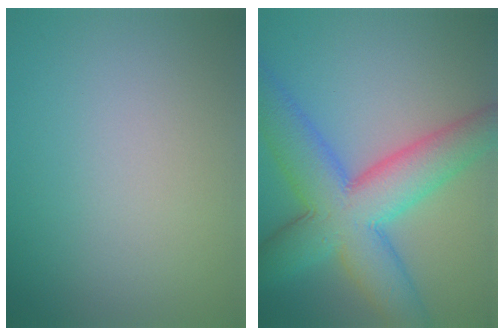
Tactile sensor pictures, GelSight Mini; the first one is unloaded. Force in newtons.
{"total": 10.3, "press": 10.3, "slide": 0.4}